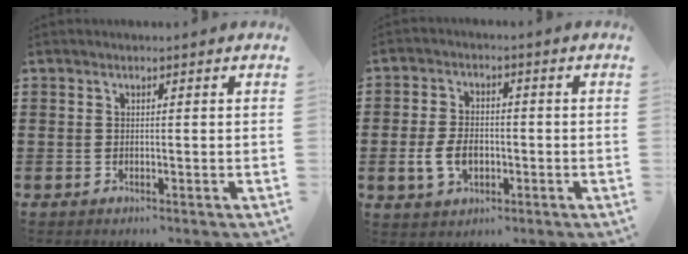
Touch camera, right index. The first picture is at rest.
{"total": 5.3, "force": [-1.4, 3.6, 3.7], "torque": [-0.091, -0.002, -0.029]}